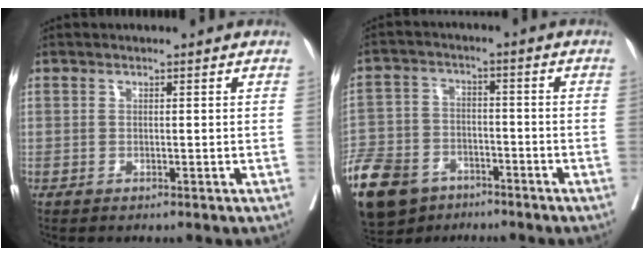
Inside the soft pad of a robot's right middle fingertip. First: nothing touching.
{"total": 16.6, "force": [-10.6, 10.1, 7.7], "torque": [-0.203, -0.014, -0.180]}